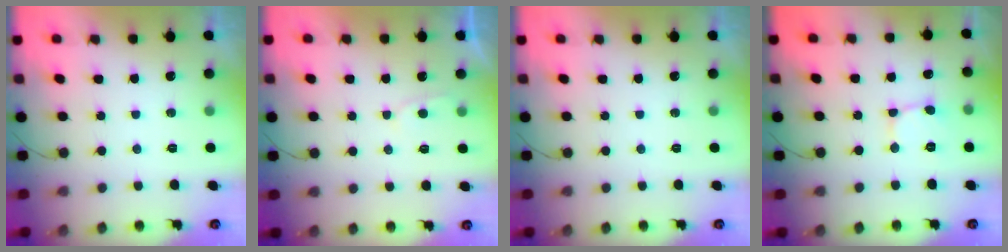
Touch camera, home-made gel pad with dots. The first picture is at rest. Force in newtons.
{"total": 2.0, "press": 2.0, "slide": 0.2}
{"total": 0.0}
{"total": 2.3, "press": 2.3, "slide": 0.1}